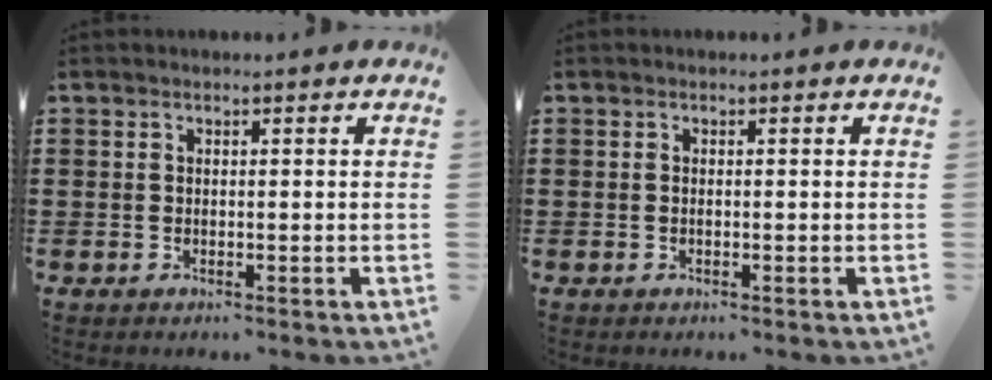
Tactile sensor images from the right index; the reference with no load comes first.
{"total": 0.0}